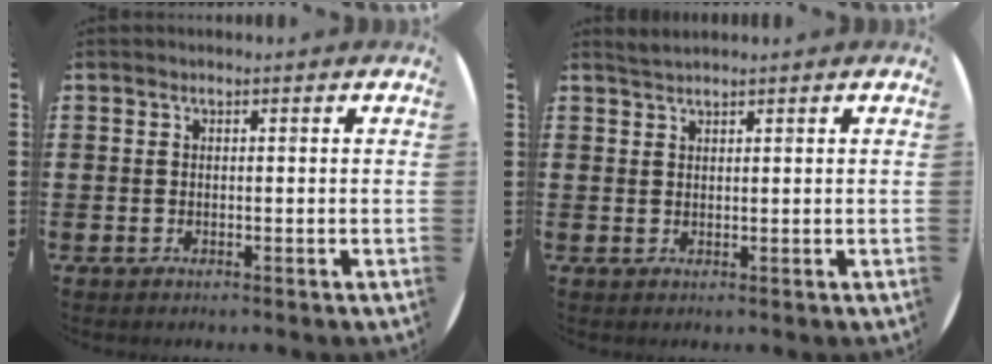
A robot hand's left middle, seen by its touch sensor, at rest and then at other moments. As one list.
[{"total": 1.2, "force": [1.2, -0.1, 0.2], "torque": [-0.005, 0.000, 0.024]}]